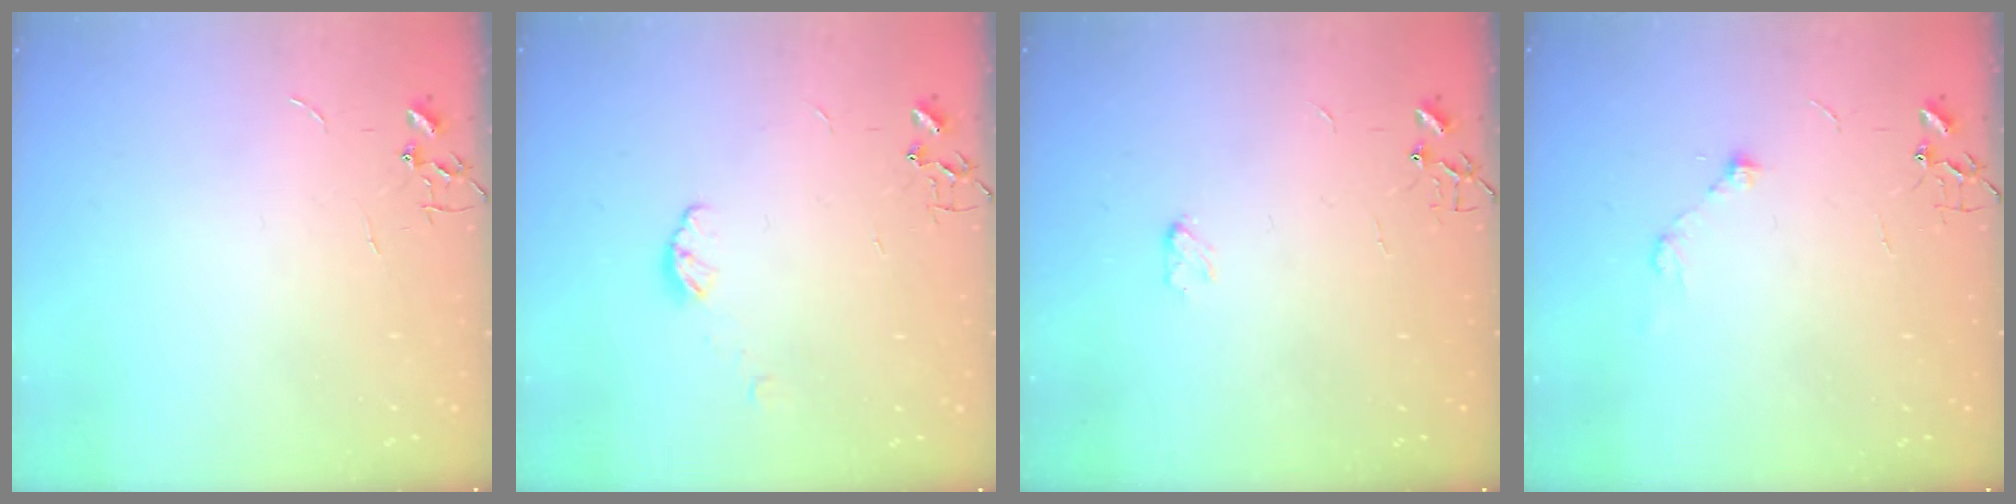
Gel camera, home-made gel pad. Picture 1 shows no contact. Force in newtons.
{"total": 3.5, "press": 3.4, "slide": 0.5}
{"total": 3.1, "press": 3.1, "slide": 0.4}
{"total": 6.0, "press": 5.8, "slide": 1.2}